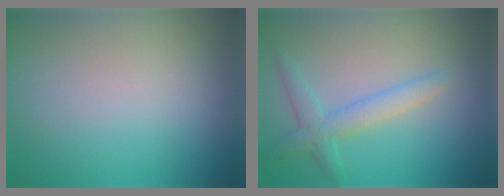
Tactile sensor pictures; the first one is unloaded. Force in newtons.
{"total": 2.7, "press": 2.7, "slide": 0.1}